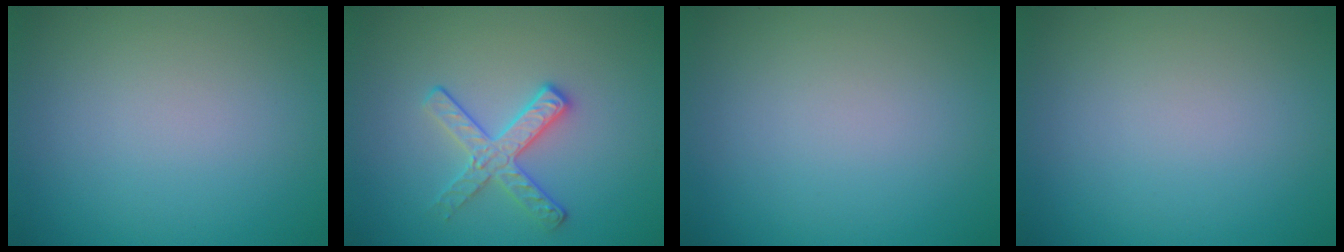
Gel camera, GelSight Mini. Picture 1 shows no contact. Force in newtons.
{"total": 2.8, "press": 2.7, "slide": 0.7}
{"total": 0.0}
{"total": 0.0}